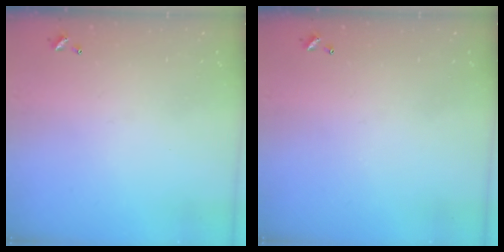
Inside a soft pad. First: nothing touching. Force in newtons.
{"total": 0.0}